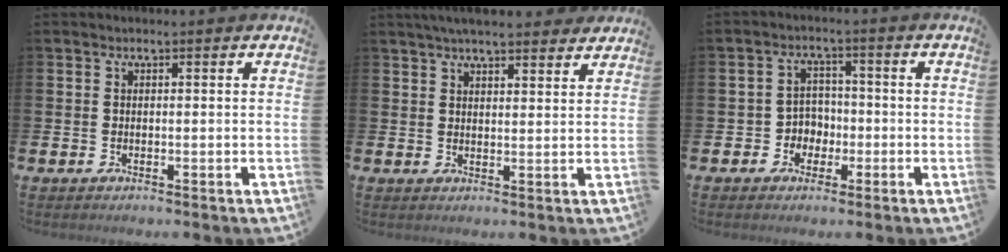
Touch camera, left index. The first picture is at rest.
{"total": 4.6, "force": [4.4, 0.6, 1.4], "torque": [-0.032, -0.012, 0.080]}
{"total": 3.4, "force": [-1.2, 3.1, 0.5], "torque": [-0.019, 0.002, -0.032]}